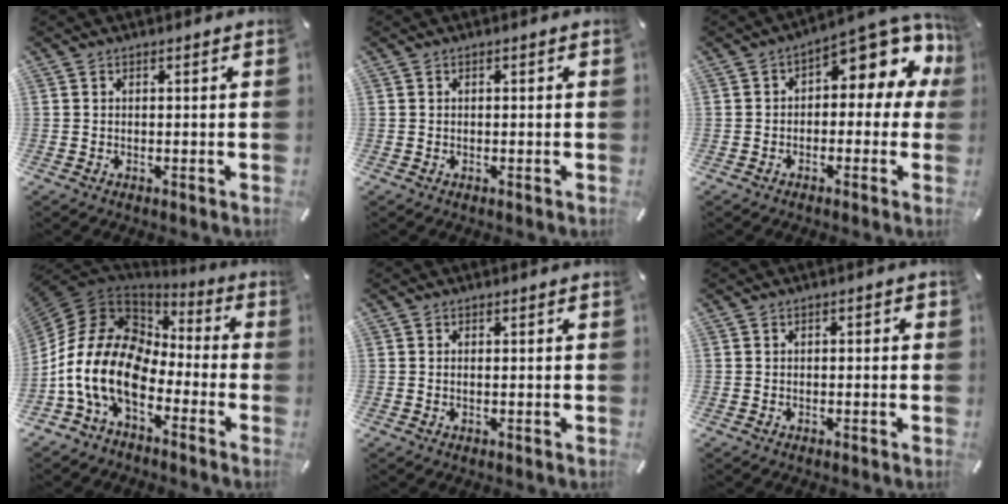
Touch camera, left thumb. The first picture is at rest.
{"total": 0.0}
{"total": 10.3, "force": [5.8, 4.5, 7.2], "torque": [-0.095, -0.056, 0.097]}
{"total": 16.9, "force": [-6.9, 10.7, 11.2], "torque": [-0.256, 0.015, -0.128]}
{"total": 0.7, "force": [0.1, 0.2, 0.6], "torque": [-0.005, -0.004, 0.001]}
{"total": 0.9, "force": [-0.5, 0.8, 0.1], "torque": [-0.002, 0.004, -0.011]}